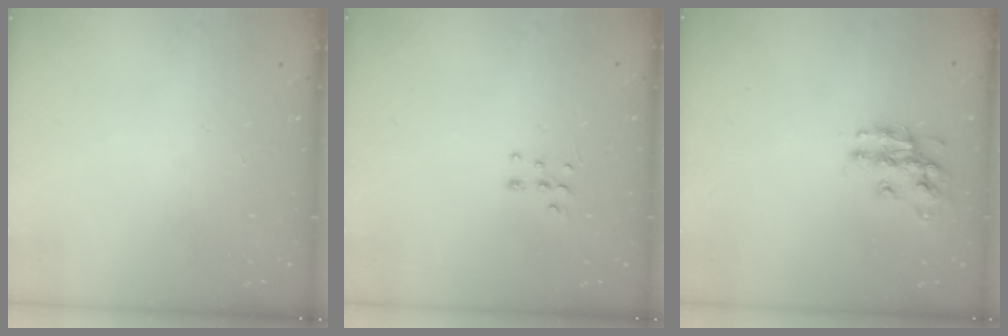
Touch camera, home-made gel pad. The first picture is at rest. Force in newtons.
{"total": 5.9, "press": 5.8, "slide": 0.7}
{"total": 11.9, "press": 11.9, "slide": 0.9}